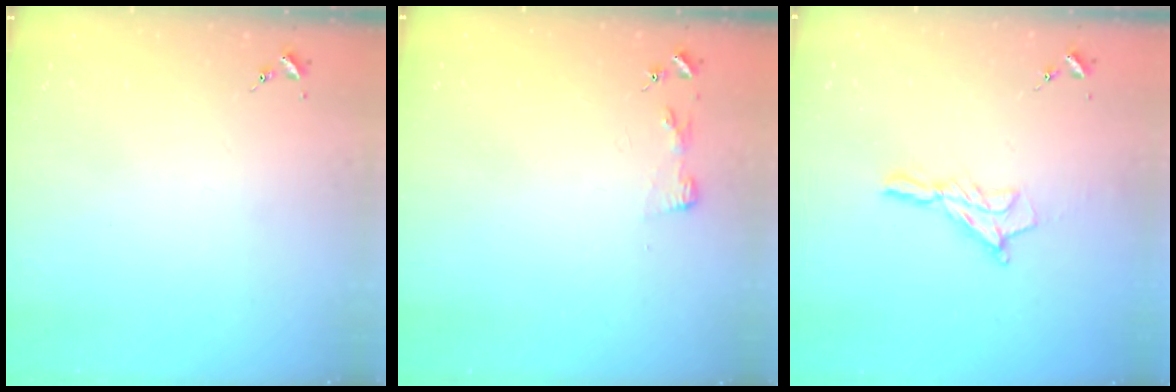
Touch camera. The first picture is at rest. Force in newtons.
{"total": 3.1, "press": 3.1, "slide": 0.4}
{"total": 8.7, "press": 8.7, "slide": 0.5}